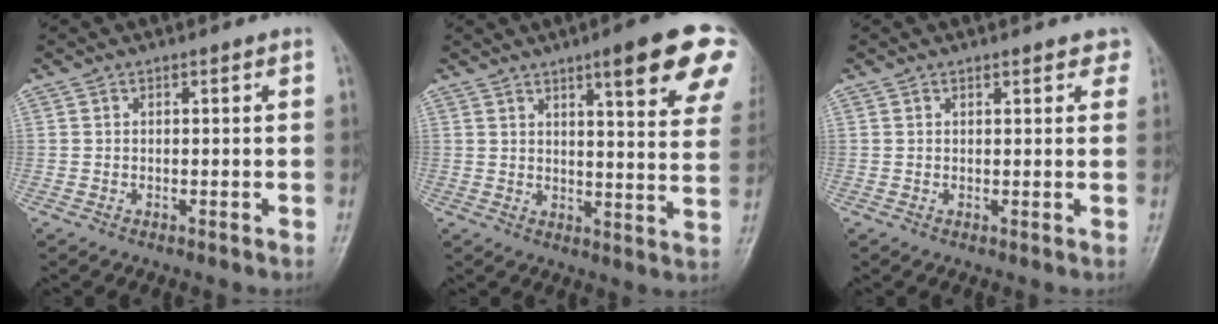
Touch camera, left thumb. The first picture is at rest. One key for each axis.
{"total": 16.8, "fx": 9.4, "fy": 3.0, "fz": 13.6, "tx": -0.150, "ty": -0.037, "tz": 0.114}
{"total": 2.7, "fx": 2.0, "fy": 1.2, "fz": 1.4, "tx": 0.008, "ty": -0.002, "tz": 0.019}